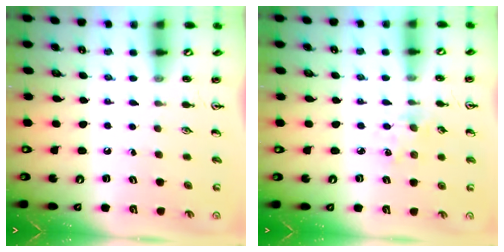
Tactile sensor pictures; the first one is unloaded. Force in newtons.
{"total": 2.9, "press": 2.9, "slide": 0.5}